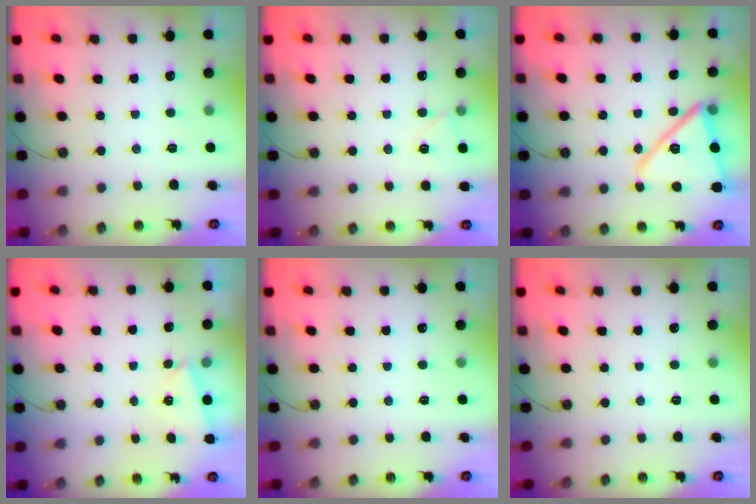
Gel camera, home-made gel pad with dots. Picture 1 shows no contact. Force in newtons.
{"total": 5.7, "press": 5.2, "slide": 2.3}
{"total": 16.3, "press": 16.0, "slide": 3.0}
{"total": 2.6, "press": 1.3, "slide": 2.3}
{"total": 0.0}
{"total": 0.0}